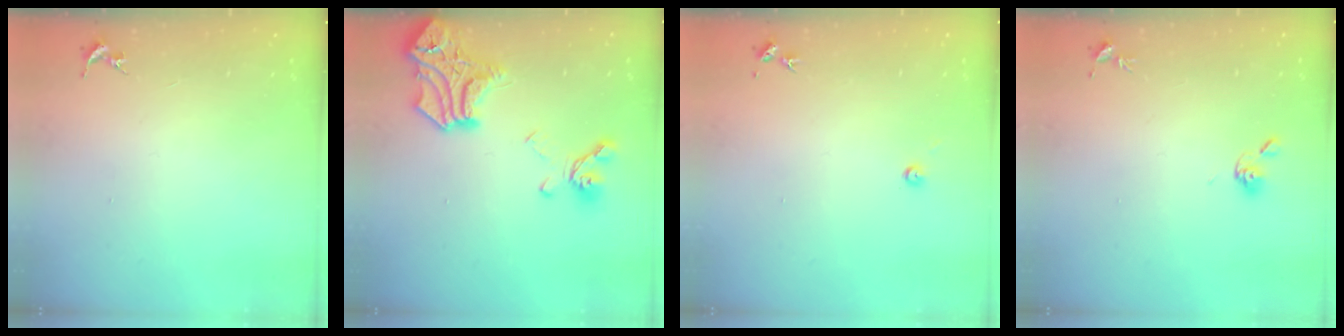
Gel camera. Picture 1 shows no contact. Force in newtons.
{"total": 19.9, "press": 19.9, "slide": 0.9}
{"total": 2.7, "press": 2.7, "slide": 0.2}
{"total": 5.6, "press": 5.6, "slide": 1.0}